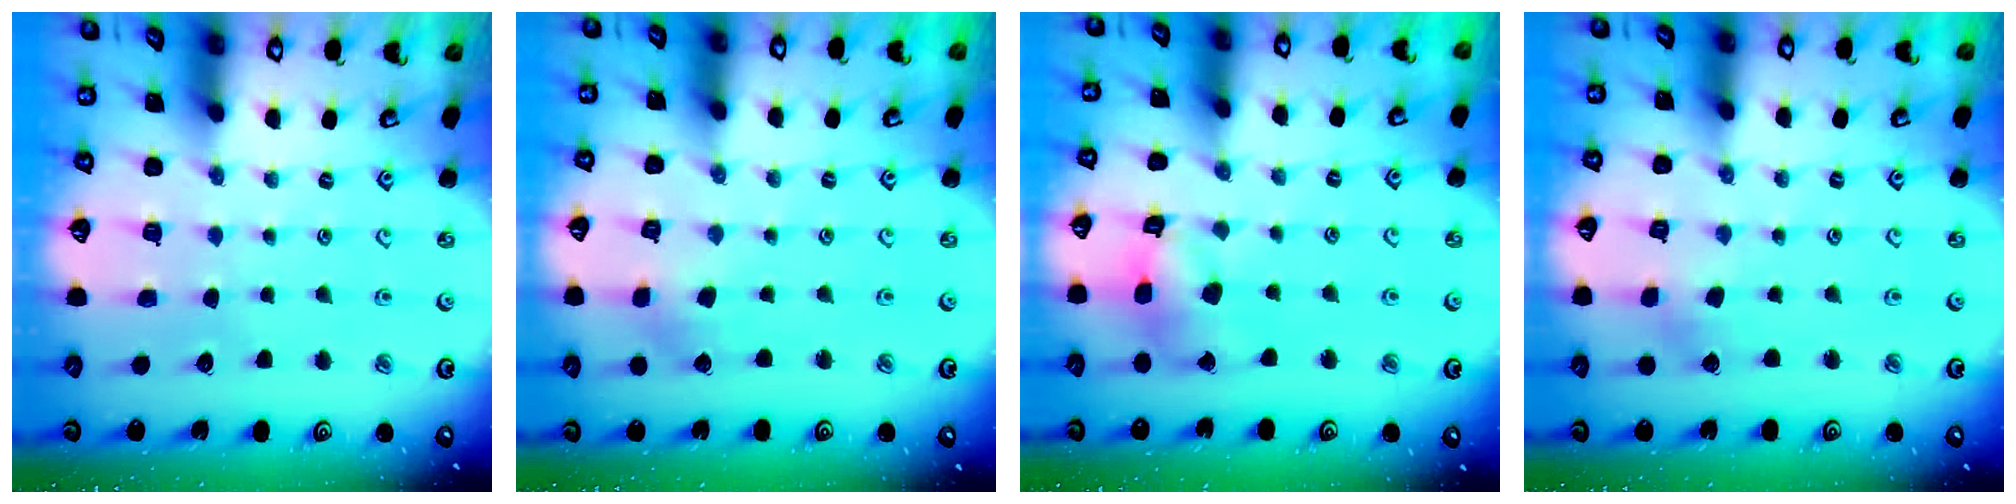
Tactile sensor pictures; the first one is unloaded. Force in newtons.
{"total": 2.7, "press": 2.7, "slide": 0.4}
{"total": 11.0, "press": 11.0, "slide": 1.2}
{"total": 1.5, "press": 1.5, "slide": 0.2}